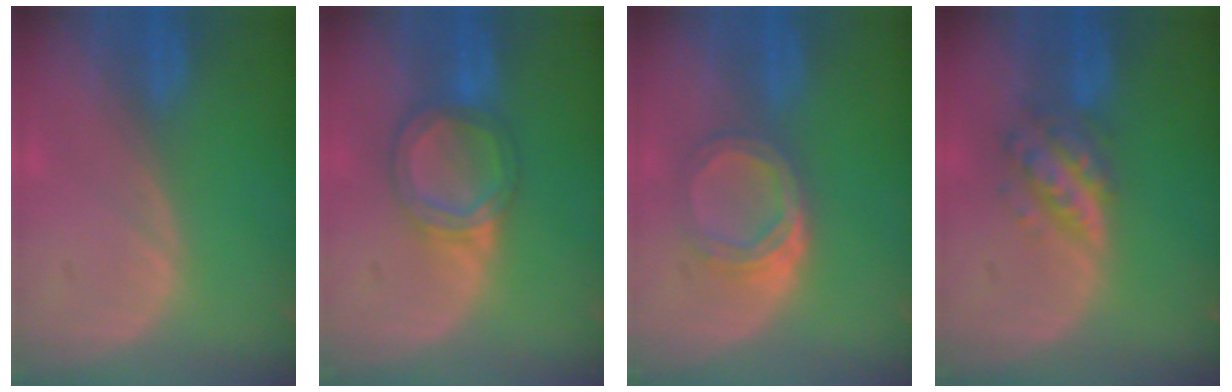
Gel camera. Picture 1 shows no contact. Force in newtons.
{"total": 6.1, "press": 5.6, "slide": 2.4}
{"total": 5.6, "press": 4.9, "slide": 2.7}
{"total": 5.7, "press": 5.2, "slide": 2.3}